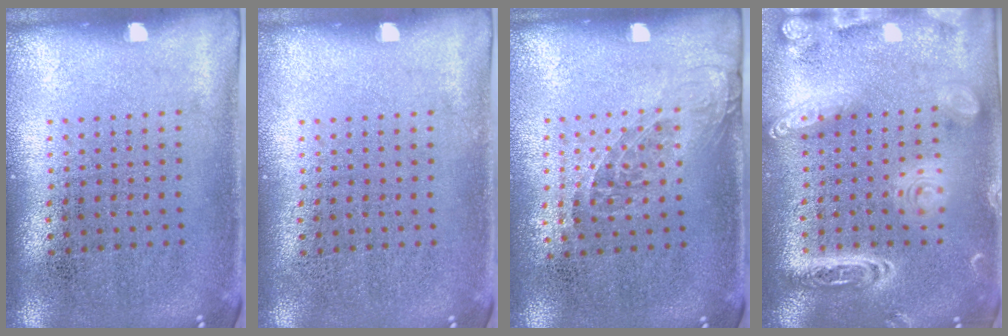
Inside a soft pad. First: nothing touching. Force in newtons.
{"total": 0.0}
{"total": 1.2, "press": 1.0, "slide": 0.7}
{"total": 2.8, "press": 2.8, "slide": 0.3}